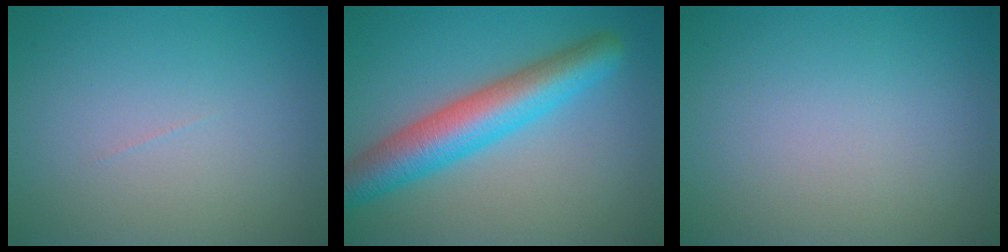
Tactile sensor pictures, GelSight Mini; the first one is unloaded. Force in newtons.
{"total": 7.0, "press": 7.0, "slide": 0.1}
{"total": 0.0}